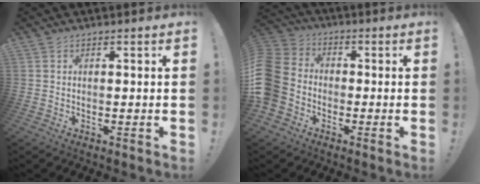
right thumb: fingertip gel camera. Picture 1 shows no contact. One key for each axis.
{"total": 11.9, "fx": -3.7, "fy": 9.5, "fz": 6.1, "tx": -0.127, "ty": 0.034, "tz": -0.066}